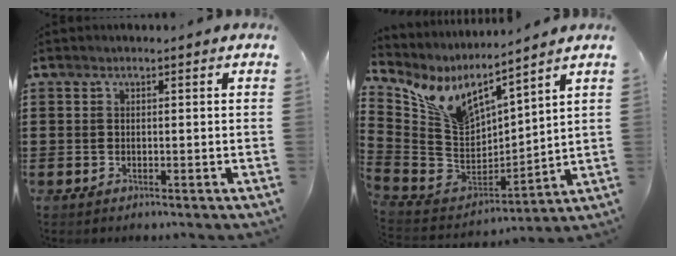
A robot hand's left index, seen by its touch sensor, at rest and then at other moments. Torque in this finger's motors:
{"motor_torque": [0.50, -0.45, 0.33, 0.07]}